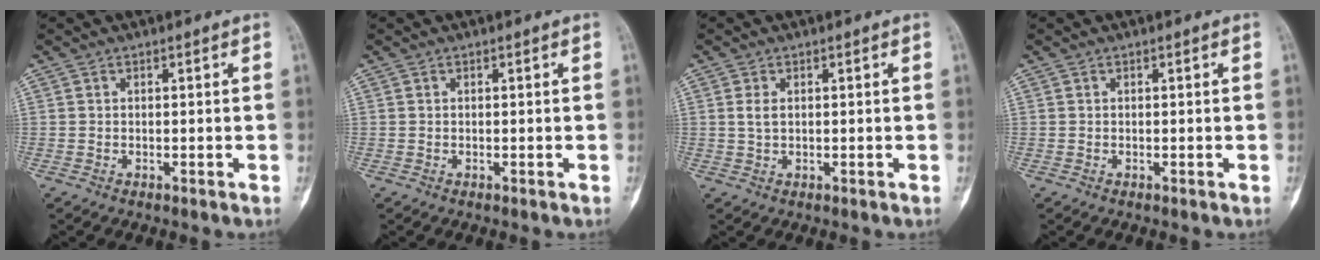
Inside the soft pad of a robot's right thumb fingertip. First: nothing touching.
{"total": 0.0}
{"total": 1.8, "force": [0.4, 0.9, 1.4], "torque": [-0.031, 0.004, 0.011]}
{"total": 0.0}